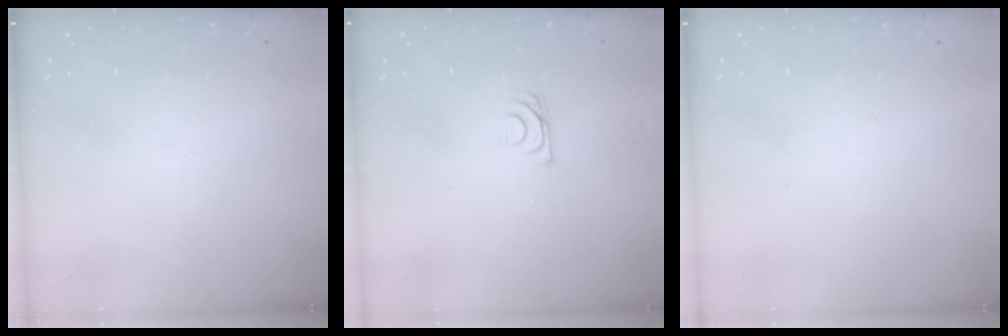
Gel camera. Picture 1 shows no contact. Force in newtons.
{"total": 6.1, "press": 6.0, "slide": 0.8}
{"total": 1.7, "press": 1.6, "slide": 0.1}